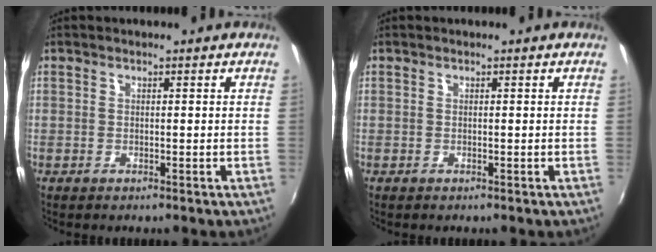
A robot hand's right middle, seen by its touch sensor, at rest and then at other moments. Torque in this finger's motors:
{"motor_torque": [0.00, 0.00, 0.00, 0.01]}